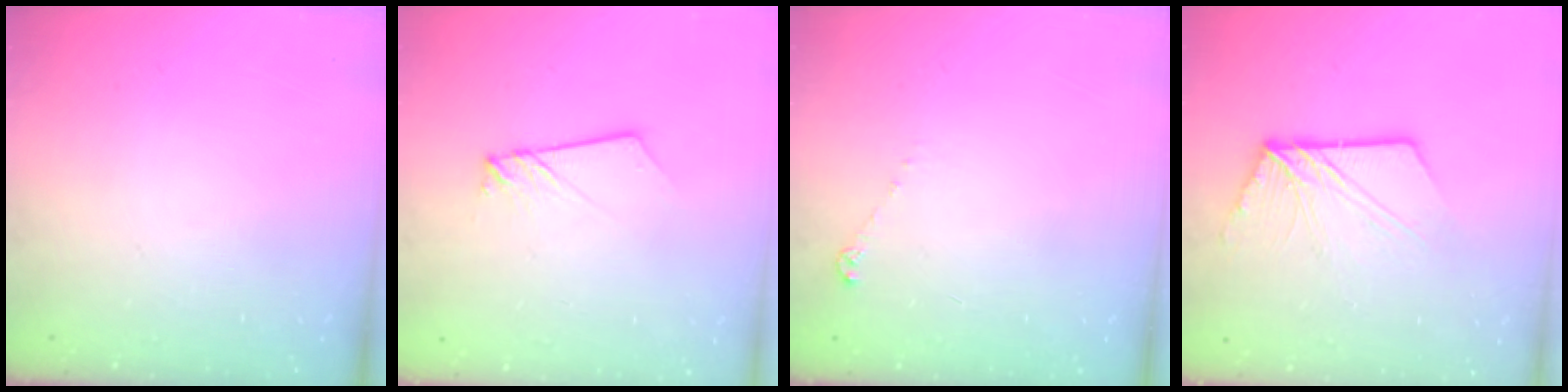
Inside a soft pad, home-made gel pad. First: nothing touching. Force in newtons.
{"total": 2.0, "press": 2.0, "slide": 0.2}
{"total": 4.3, "press": 4.2, "slide": 0.6}
{"total": 11.5, "press": 11.4, "slide": 1.0}